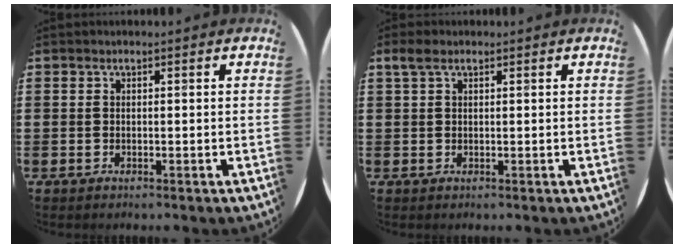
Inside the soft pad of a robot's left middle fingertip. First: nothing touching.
{"total": 1.6, "force": [1.0, 0.7, 1.0], "torque": [-0.022, 0.006, 0.017]}